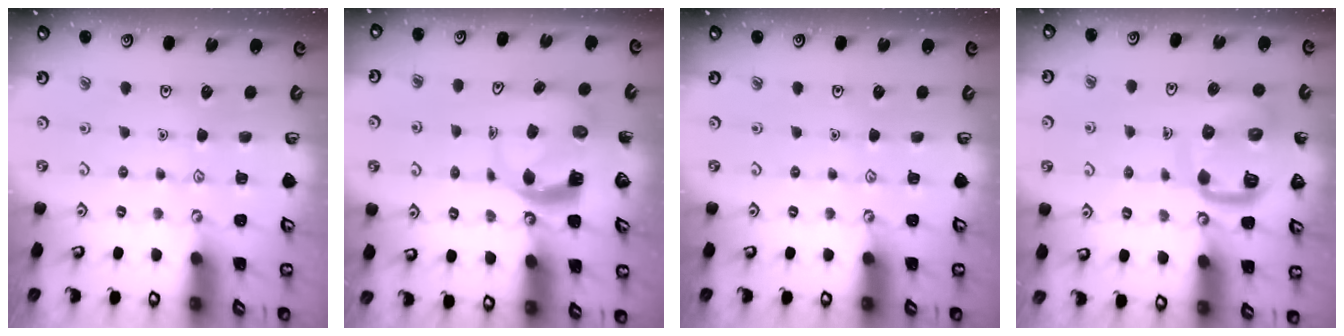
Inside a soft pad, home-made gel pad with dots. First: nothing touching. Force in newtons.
{"total": 5.2, "press": 5.1, "slide": 0.6}
{"total": 0.0}
{"total": 11.5, "press": 11.5, "slide": 1.1}